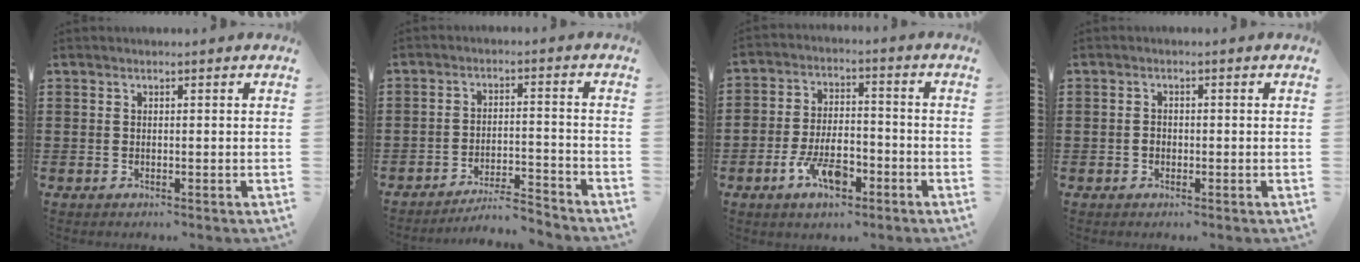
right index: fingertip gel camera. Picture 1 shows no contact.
{"total": 4.9, "force": [-4.6, -0.1, 1.4], "torque": [-0.027, -0.004, -0.093]}
{"total": 8.0, "force": [-4.3, 3.7, 5.6], "torque": [-0.121, 0.008, -0.082]}
{"total": 1.1, "force": [-0.4, 0.8, 0.6], "torque": [-0.013, 0.001, -0.007]}